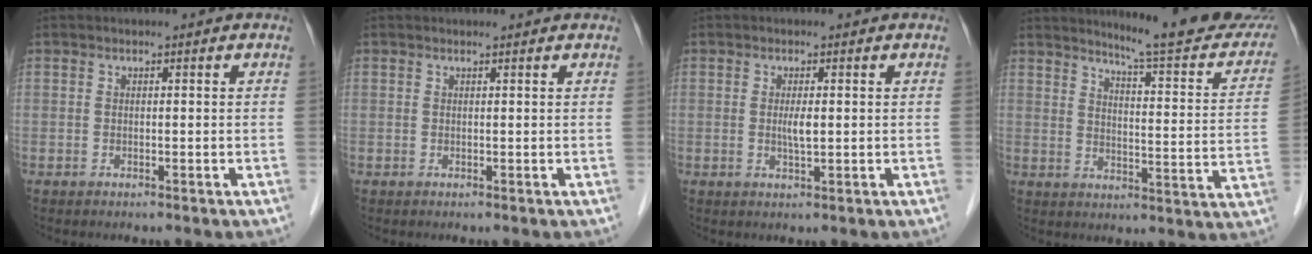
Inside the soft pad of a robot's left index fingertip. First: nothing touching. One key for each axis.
{"total": 1.7, "fx": 1.6, "fy": 0.1, "fz": 0.4, "tx": -0.011, "ty": 0.009, "tz": 0.019}
{"total": 2.0, "fx": 0.2, "fy": 0.3, "fz": 2.0, "tx": -0.041, "ty": -0.002, "tz": 0.004}
{"total": 18.3, "fx": 16.6, "fy": 1.2, "fz": 7.6, "tx": -0.094, "ty": -0.070, "tz": 0.198}